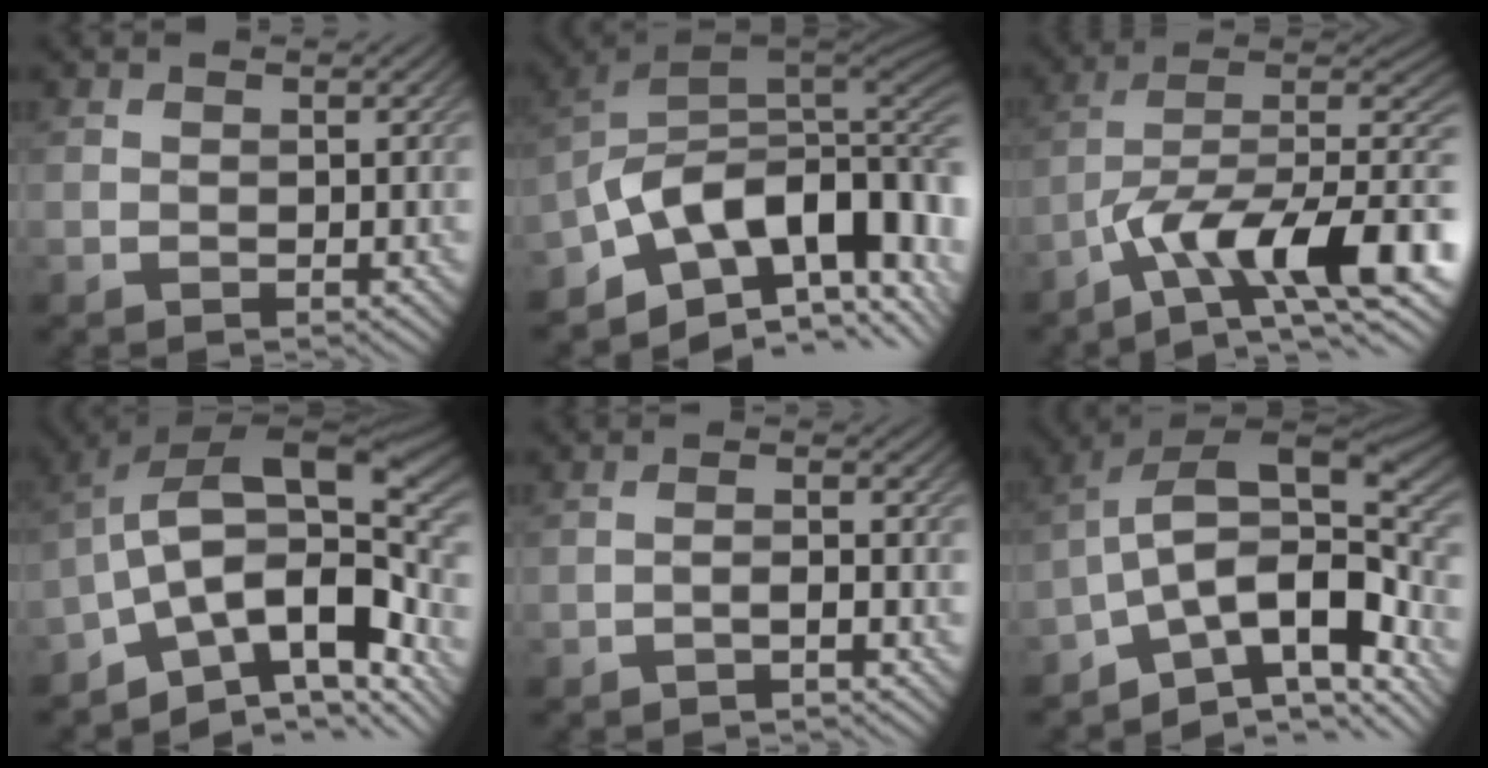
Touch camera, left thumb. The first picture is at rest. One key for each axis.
{"total": 14.0, "fx": -5.2, "fy": 7.3, "fz": 10.8, "tx": -0.198, "ty": 0.000, "tz": -0.094}
{"total": 14.4, "fx": -6.8, "fy": 5.5, "fz": 11.5, "tx": -0.178, "ty": -0.007, "tz": -0.128}
{"total": 14.8, "fx": -4.9, "fy": 7.3, "fz": 11.9, "tx": -0.215, "ty": 0.017, "tz": -0.088}
{"total": 2.0, "fx": -1.4, "fy": 0.3, "fz": 1.4, "tx": -0.024, "ty": 0.008, "tz": -0.033}
{"total": 13.9, "fx": -5.7, "fy": 6.6, "fz": 10.9, "tx": -0.194, "ty": 0.019, "tz": -0.109}